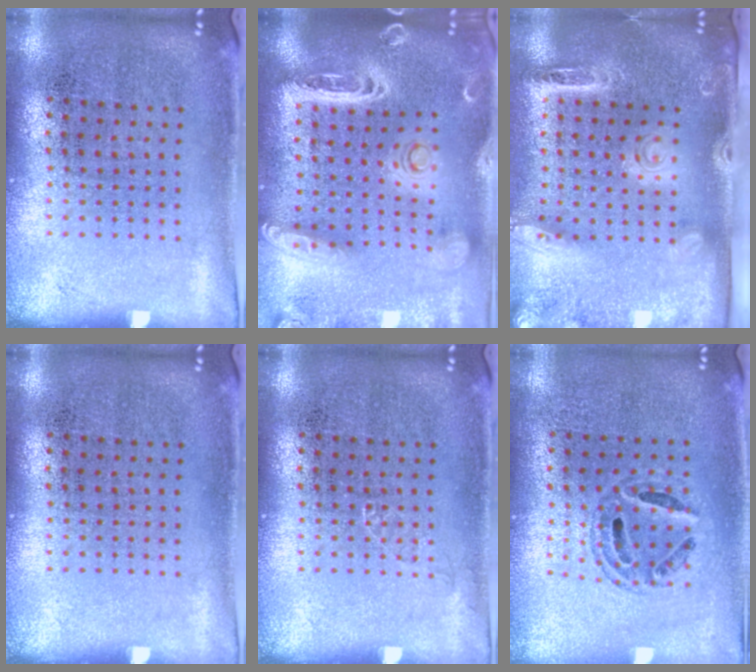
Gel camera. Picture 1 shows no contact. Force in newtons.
{"total": 3.0, "press": 2.5, "slide": 1.6}
{"total": 2.5, "press": 1.9, "slide": 1.6}
{"total": 0.0}
{"total": 0.6, "press": 0.6, "slide": 0.1}
{"total": 0.8, "press": 0.8, "slide": 0.1}